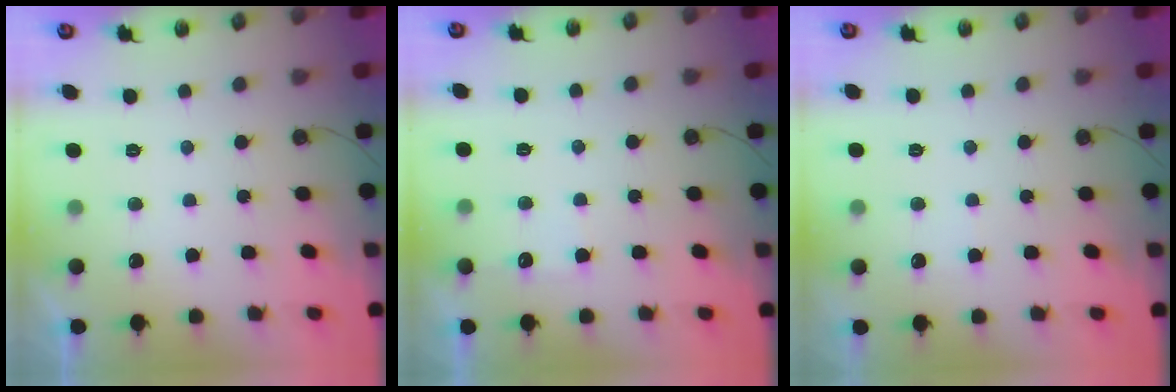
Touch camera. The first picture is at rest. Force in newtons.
{"total": 4.9, "press": 4.9, "slide": 0.4}
{"total": 2.9, "press": 2.9, "slide": 0.3}